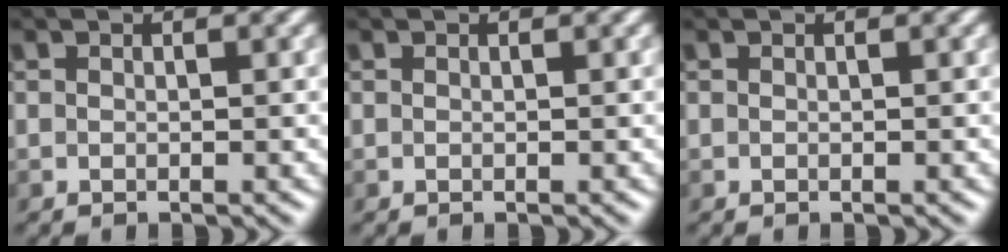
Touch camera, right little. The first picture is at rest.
{"total": 0.0}
{"total": 0.0}